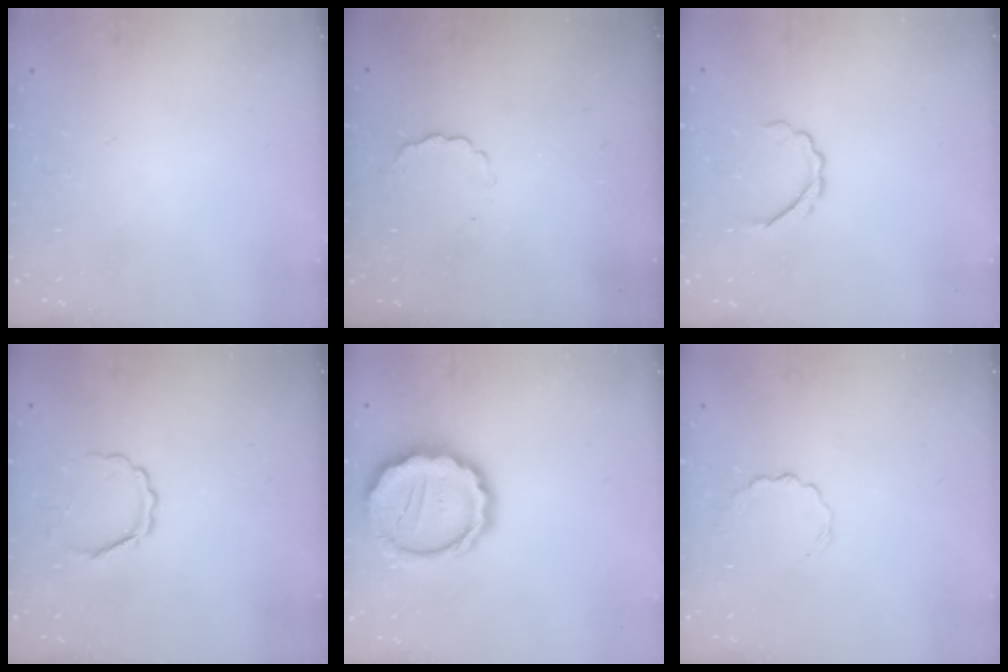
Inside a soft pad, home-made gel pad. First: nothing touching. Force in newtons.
{"total": 4.0, "press": 3.9, "slide": 1.0}
{"total": 4.5, "press": 4.4, "slide": 0.9}
{"total": 3.6, "press": 3.5, "slide": 0.6}
{"total": 13.2, "press": 12.9, "slide": 2.8}
{"total": 3.9, "press": 3.6, "slide": 1.3}